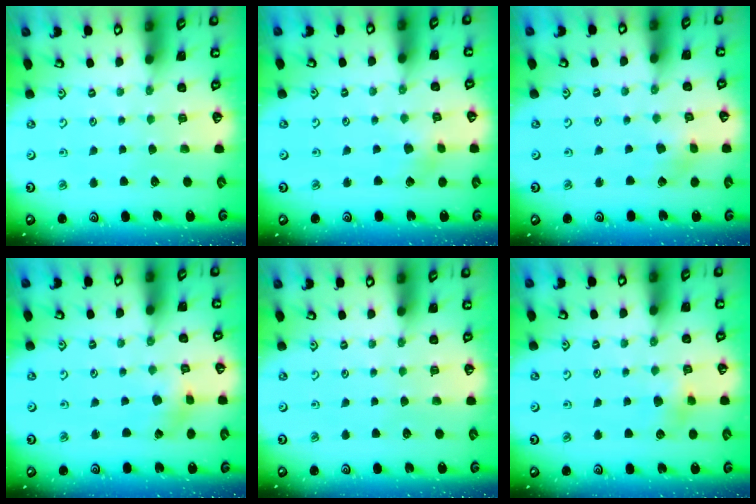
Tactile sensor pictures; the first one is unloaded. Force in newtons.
{"total": 2.8, "press": 2.8, "slide": 0.5}
{"total": 2.9, "press": 2.9, "slide": 0.1}
{"total": 1.6, "press": 1.5, "slide": 0.4}
{"total": 0.0}
{"total": 5.1, "press": 5.1, "slide": 0.5}